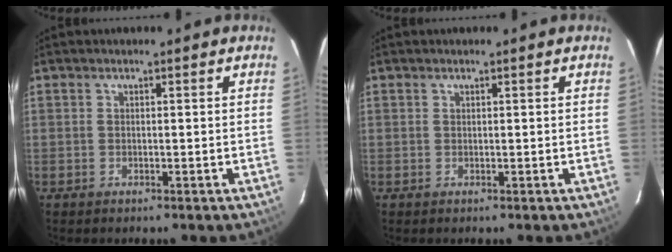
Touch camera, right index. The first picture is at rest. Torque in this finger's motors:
{"motor_torque": [-0.10, 0.17, 0.03, 0.01]}